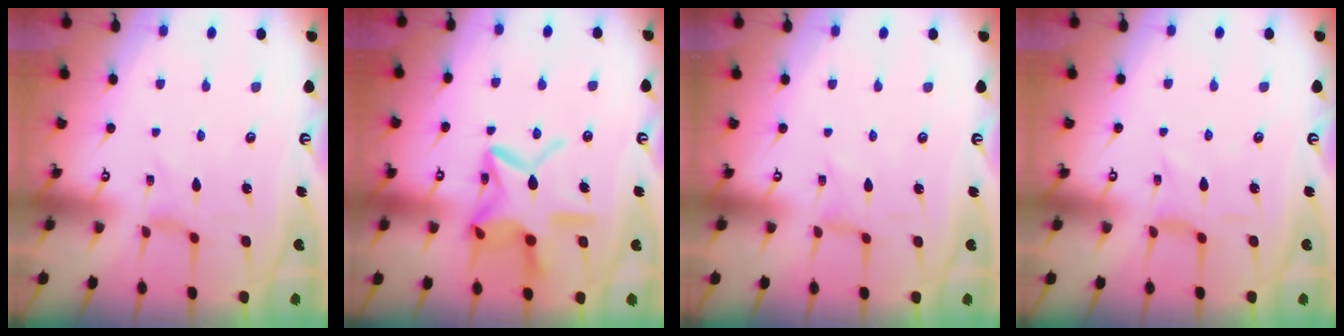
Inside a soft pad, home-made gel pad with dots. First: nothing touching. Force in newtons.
{"total": 16.5, "press": 16.4, "slide": 1.4}
{"total": 0.0}
{"total": 2.1, "press": 2.1, "slide": 0.6}